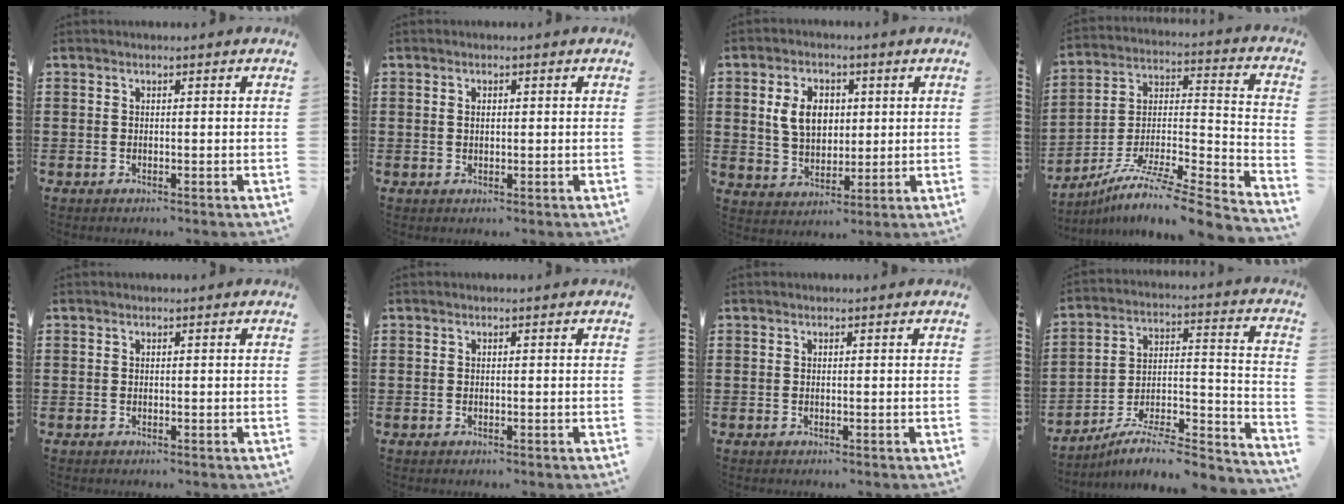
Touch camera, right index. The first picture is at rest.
{"total": 1.1, "force": [0.2, 0.6, 0.9], "torque": [-0.019, 0.004, 0.003]}
{"total": 7.0, "force": [1.4, 5.0, 4.7], "torque": [-0.105, 0.012, 0.020]}
{"total": 7.6, "force": [-5.8, 0.6, 4.9], "torque": [-0.087, -0.007, -0.118]}
{"total": 0.0}
{"total": 0.0}
{"total": 0.0}
{"total": 6.9, "force": [-5.9, 1.4, 3.3], "torque": [-0.052, 0.002, -0.117]}